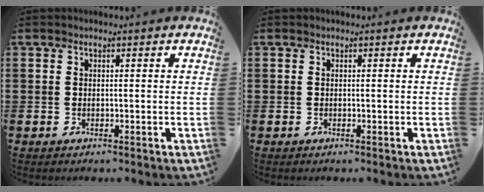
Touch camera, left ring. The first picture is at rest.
{"total": 0.0}